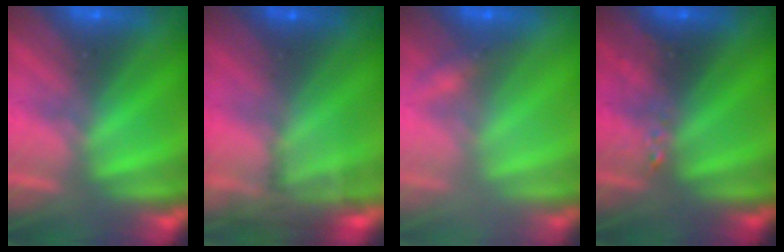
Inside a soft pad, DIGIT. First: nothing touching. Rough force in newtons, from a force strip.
{"total": 8.7}
{"total": 2.4}
{"total": 2.5}